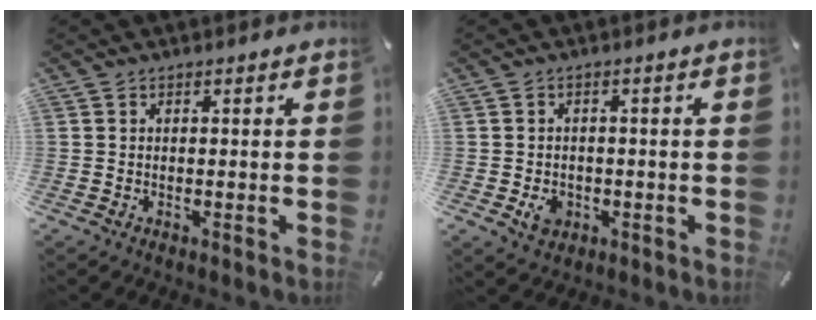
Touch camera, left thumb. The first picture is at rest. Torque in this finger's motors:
{"motor_torque": [-0.01, 0.02, 0.00, 0.00, 0.06]}